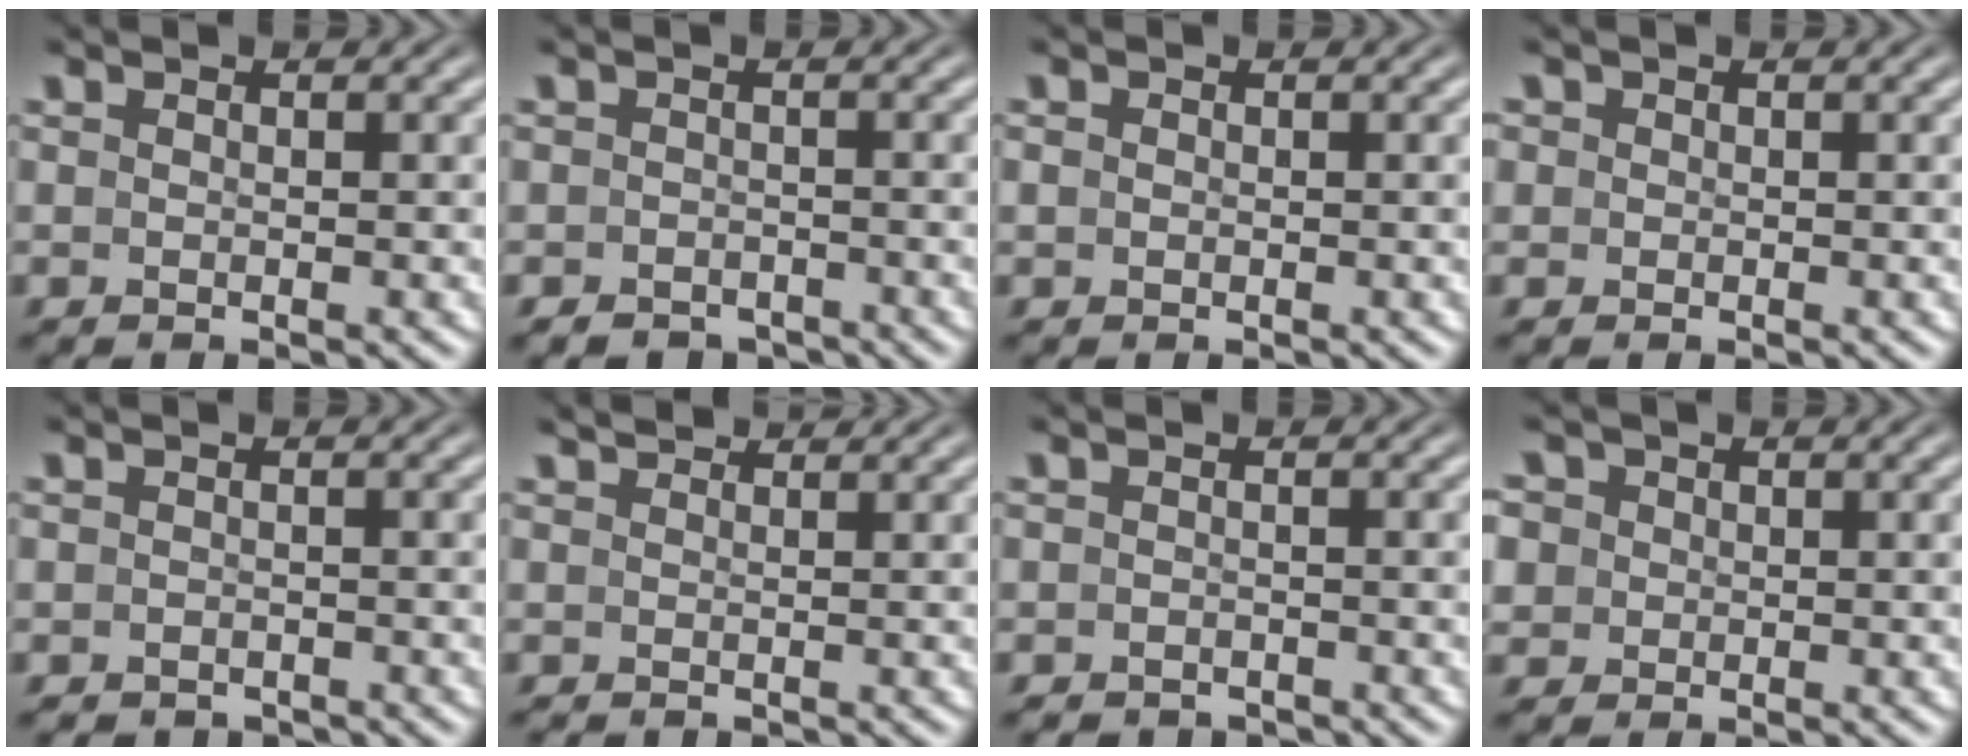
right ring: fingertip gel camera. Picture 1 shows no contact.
{"total": 3.3, "force": [-3.1, 1.1, -0.1], "torque": [0.004, -0.019, -0.044]}
{"total": 0.8, "force": [-0.1, 0.6, 0.4], "torque": [-0.015, -0.006, 0.002]}
{"total": 1.7, "force": [0.1, 1.7, 0.4], "torque": [-0.012, -0.003, 0.002]}
{"total": 2.0, "force": [-2.0, 0.4, -0.2], "torque": [0.000, -0.018, -0.023]}
{"total": 0.9, "force": [0.8, -0.3, 0.0], "torque": [0.002, -0.010, 0.024]}
{"total": 2.4, "force": [-2.3, 0.4, -0.2], "torque": [0.001, -0.019, -0.030]}
{"total": 4.9, "force": [0.3, 4.6, 1.8], "torque": [-0.049, -0.009, 0.003]}